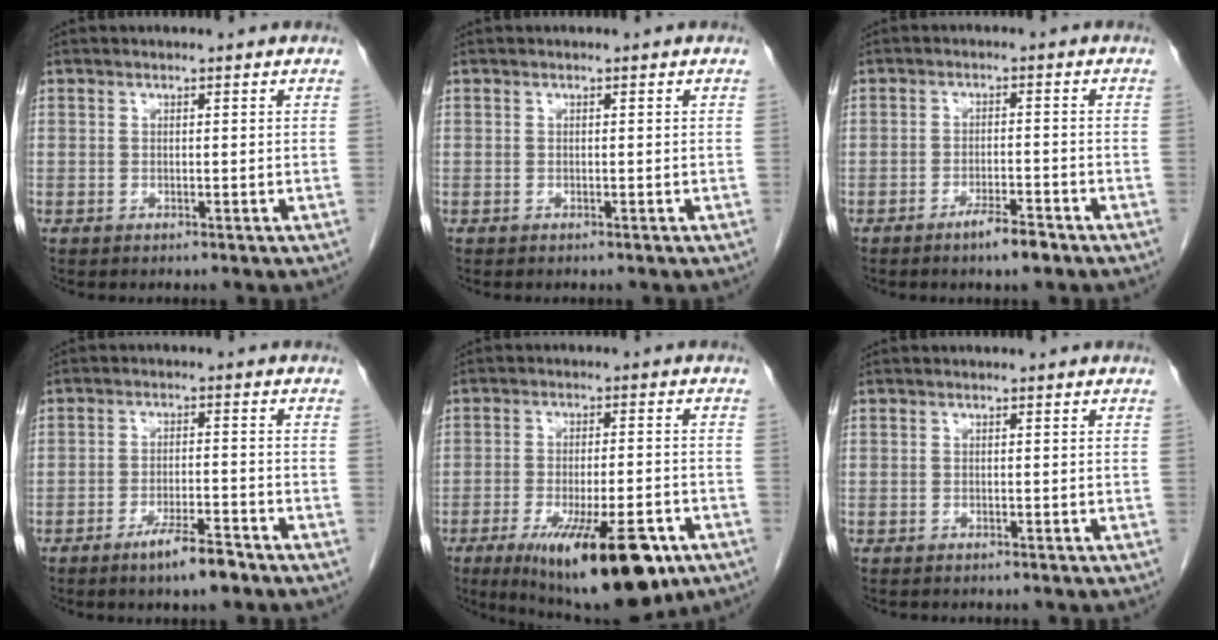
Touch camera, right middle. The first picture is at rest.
{"total": 0.0}
{"total": 3.8, "force": [-2.7, 0.4, 2.6], "torque": [-0.046, -0.002, -0.046]}
{"total": 5.5, "force": [-4.0, 0.6, 3.7], "torque": [-0.067, -0.005, -0.068]}
{"total": 16.9, "force": [-9.6, 4.1, 13.4], "torque": [-0.180, -0.025, -0.141]}
{"total": 1.4, "force": [-1.3, 0.4, 0.5], "torque": [-0.013, -0.002, -0.016]}